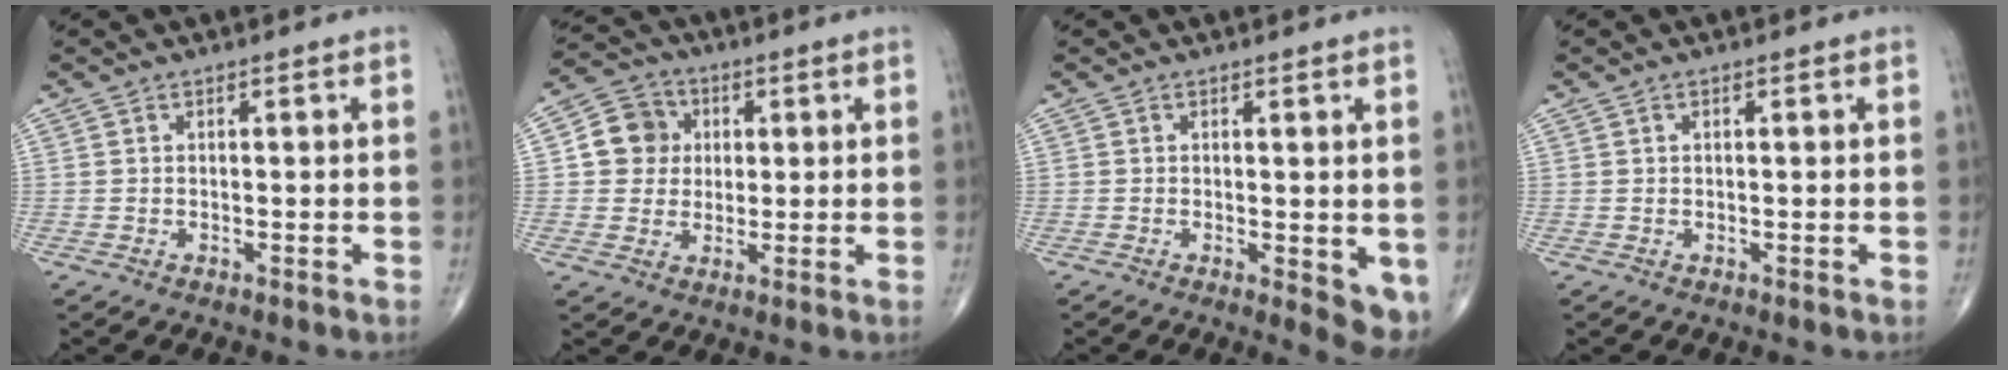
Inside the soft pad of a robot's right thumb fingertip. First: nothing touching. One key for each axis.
{"total": 8.1, "fx": 1.2, "fy": 7.5, "fz": 2.9, "tx": -0.019, "ty": 0.006, "tz": 0.011}
{"total": 5.4, "fx": -0.6, "fy": 2.0, "fz": 5.0, "tx": -0.056, "ty": -0.013, "tz": -0.007}
{"total": 0.0}